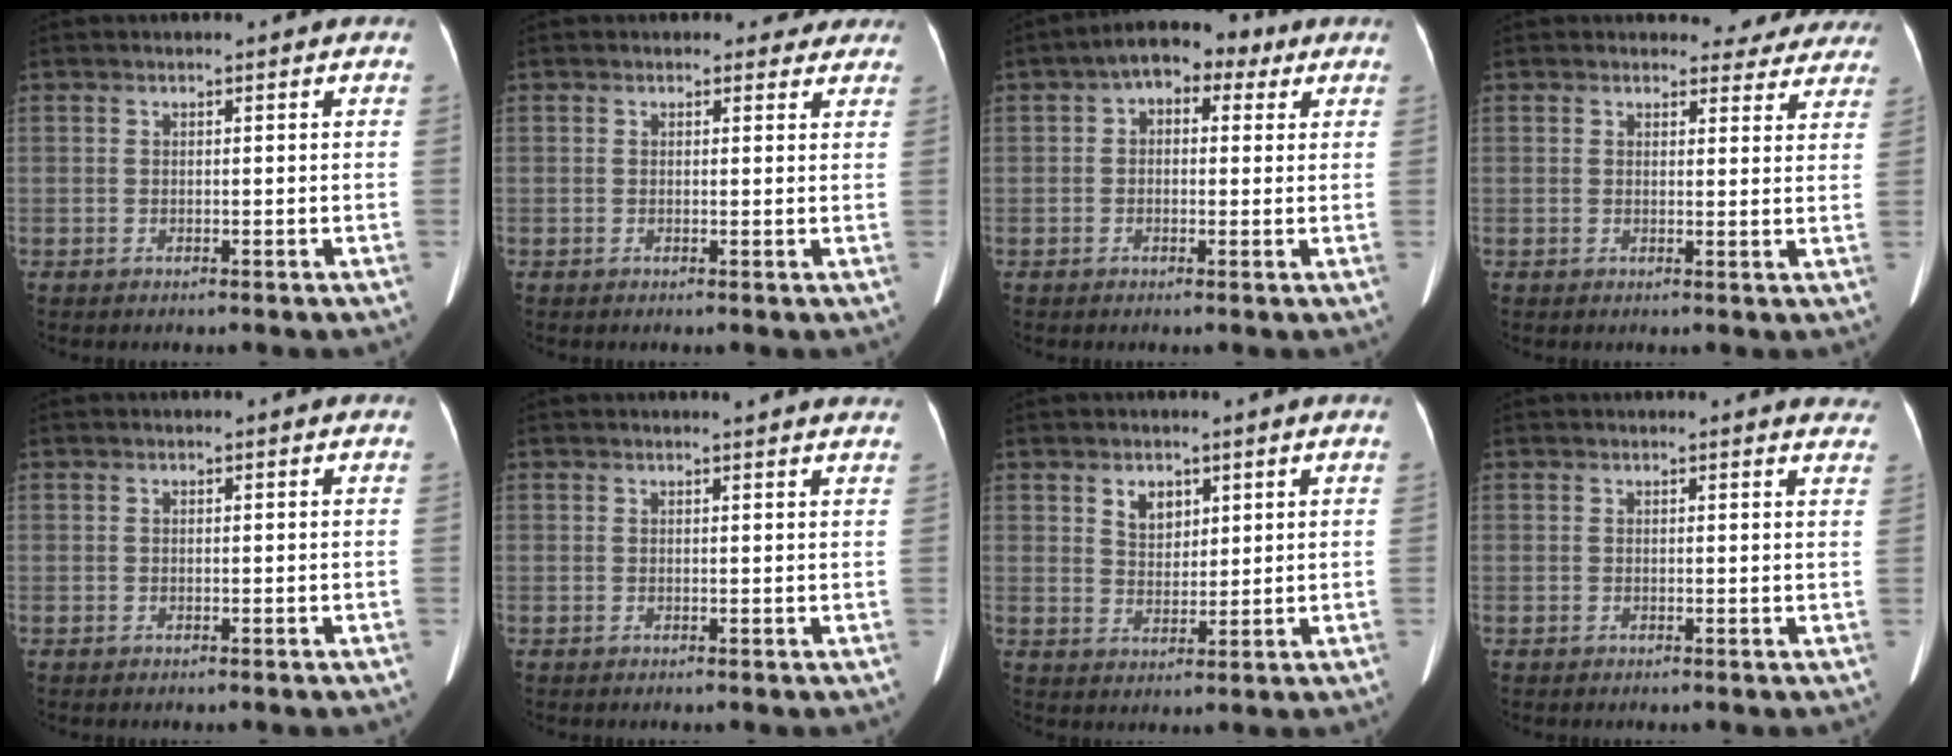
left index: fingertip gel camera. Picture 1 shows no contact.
{"total": 2.8, "force": [2.4, 1.4, 0.2], "torque": [0.012, 0.001, 0.014]}
{"total": 7.0, "force": [3.0, 4.1, 4.8], "torque": [-0.065, 0.043, 0.038]}
{"total": 7.5, "force": [6.9, 2.7, 0.2], "torque": [0.034, -0.005, 0.054]}
{"total": 0.0}
{"total": 5.0, "force": [4.7, 0.3, 1.5], "torque": [-0.016, 0.002, 0.035]}
{"total": 3.9, "force": [2.1, 2.5, 2.2], "torque": [-0.040, 0.008, 0.043]}
{"total": 5.0, "force": [4.9, 0.9, 0.9], "torque": [0.005, -0.018, 0.023]}